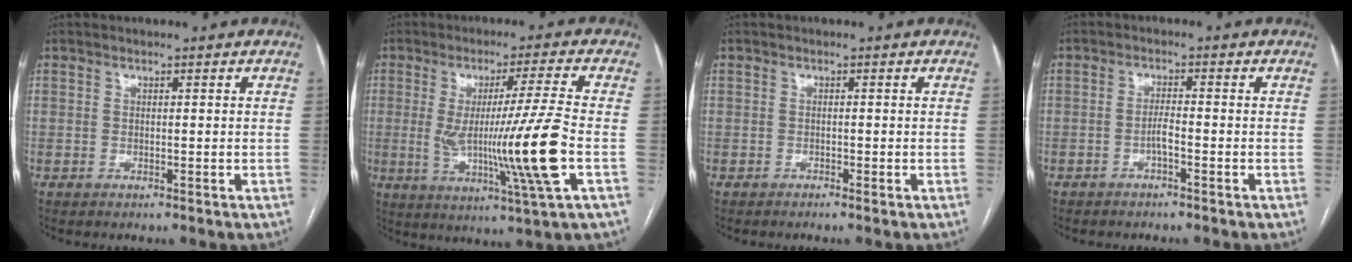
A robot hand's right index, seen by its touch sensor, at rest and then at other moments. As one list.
[{"total": 14.3, "force": [-1.7, -1.9, 14.1], "torque": [-0.256, -0.025, -0.028]}, {"total": 0.5, "force": [-0.4, -0.1, 0.3], "torque": [-0.008, 0.000, -0.008]}, {"total": 2.0, "force": [-1.1, 0.1, 1.7], "torque": [-0.028, 0.002, -0.022]}]